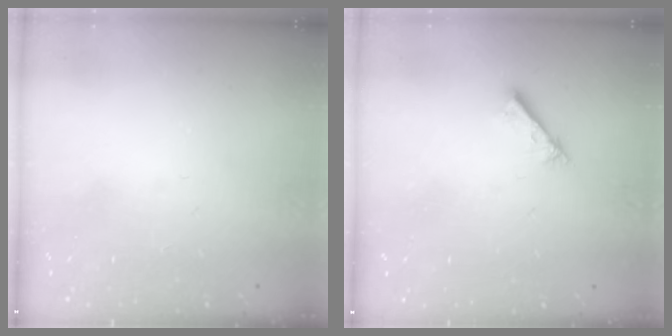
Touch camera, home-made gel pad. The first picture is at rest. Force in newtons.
{"total": 1.6, "press": 1.6, "slide": 0.2}